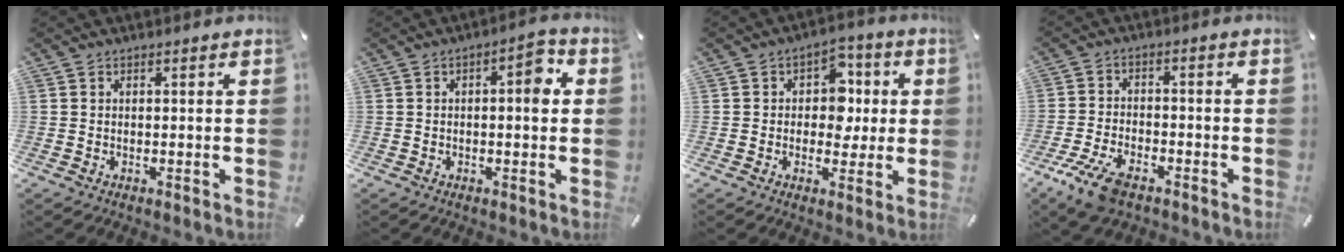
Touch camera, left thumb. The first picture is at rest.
{"total": 6.2, "force": [0.6, 2.7, 5.6], "torque": [-0.058, 0.000, -0.002]}
{"total": 8.7, "force": [0.3, 7.1, 4.9], "torque": [-0.057, 0.006, 0.002]}
{"total": 8.4, "force": [-5.3, 3.6, 5.4], "torque": [-0.125, 0.013, -0.101]}